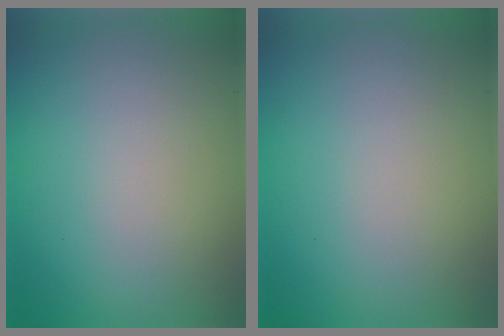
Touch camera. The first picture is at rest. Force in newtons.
{"total": 0.0}